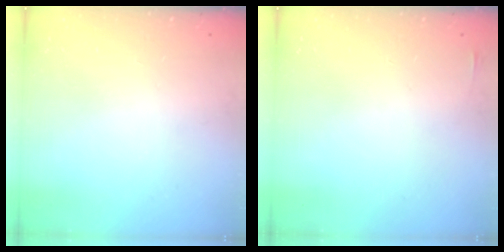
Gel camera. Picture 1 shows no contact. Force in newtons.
{"total": 5.8, "press": 1.7, "slide": 5.5}